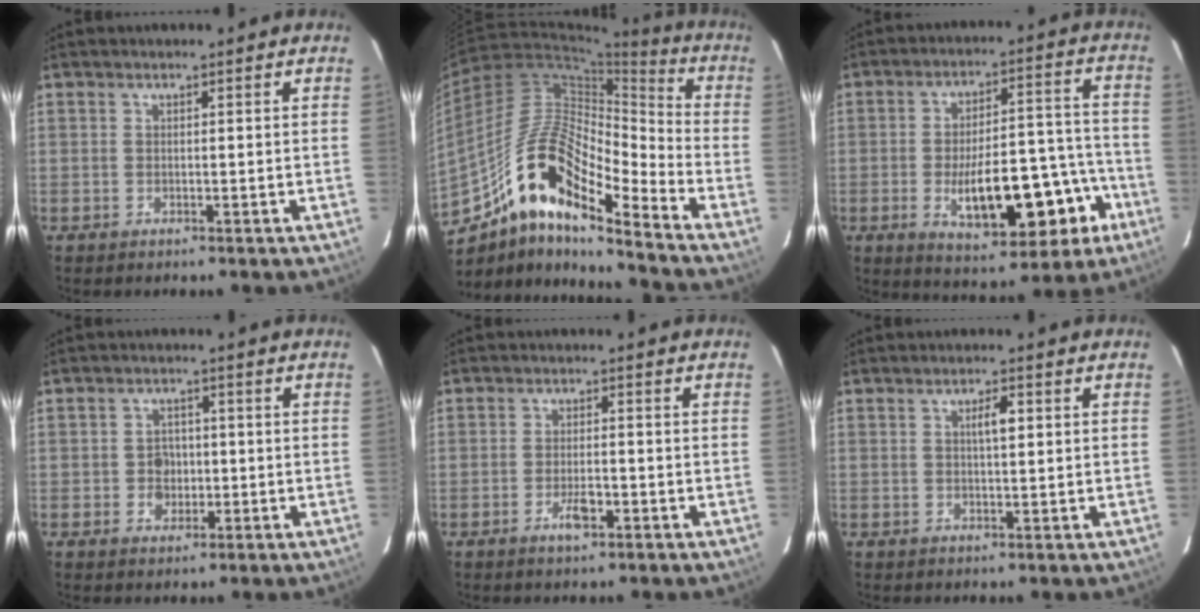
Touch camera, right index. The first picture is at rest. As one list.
[{"total": 16.7, "force": [-9.7, 4.4, 12.8], "torque": [-0.235, 0.037, -0.163]}, {"total": 16.7, "force": [-6.0, 6.1, 14.4], "torque": [-0.208, 0.023, -0.075]}, {"total": 3.2, "force": [-0.5, 2.7, 1.7], "torque": [-0.022, 0.008, -0.006]}, {"total": 3.0, "force": [-1.5, 0.7, 2.5], "torque": [-0.047, 0.000, -0.026]}, {"total": 2.3, "force": [0.6, 0.5, 2.2], "torque": [-0.038, 0.003, 0.010]}]